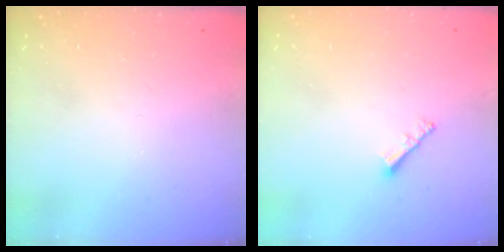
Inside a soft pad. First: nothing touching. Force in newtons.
{"total": 2.0, "press": 2.0, "slide": 0.5}